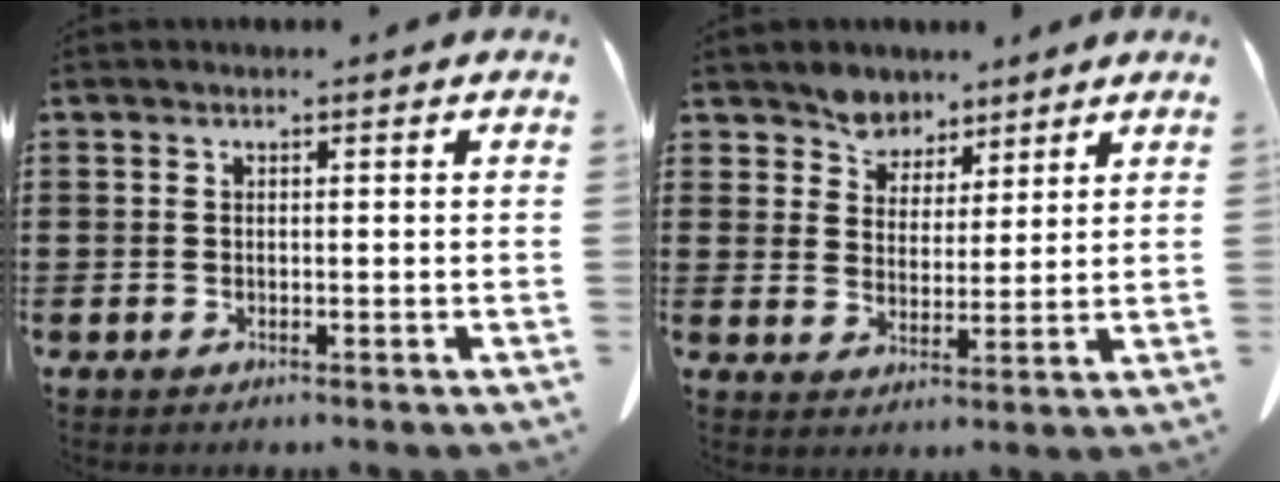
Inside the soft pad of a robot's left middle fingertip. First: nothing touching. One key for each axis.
{"total": 5.0, "fx": 4.3, "fy": 2.5, "fz": -0.4, "tx": -0.020, "ty": -0.016, "tz": 0.081}